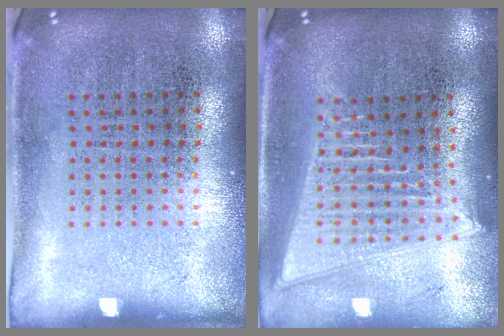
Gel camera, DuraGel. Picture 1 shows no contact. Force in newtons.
{"total": 2.0, "press": 1.8, "slide": 0.9}